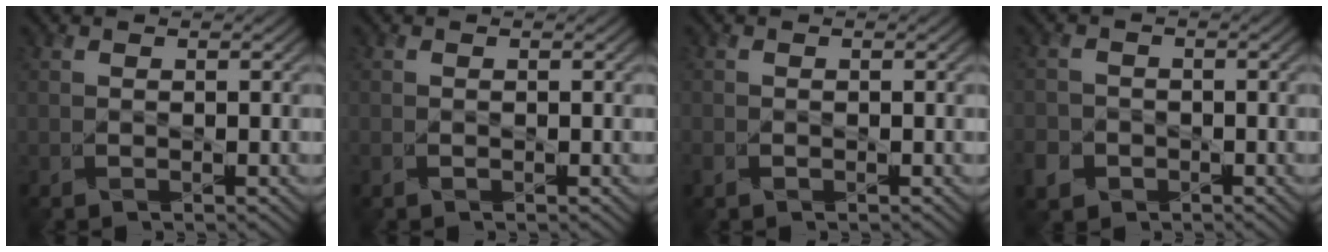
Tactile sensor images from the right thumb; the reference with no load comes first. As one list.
[{"total": 0.0}, {"total": 0.7, "force": [-0.3, 0.6, 0.2], "torque": [-0.006, -0.003, -0.006]}, {"total": 3.1, "force": [-1.9, 2.4, 0.7], "torque": [-0.016, -0.009, -0.041]}]